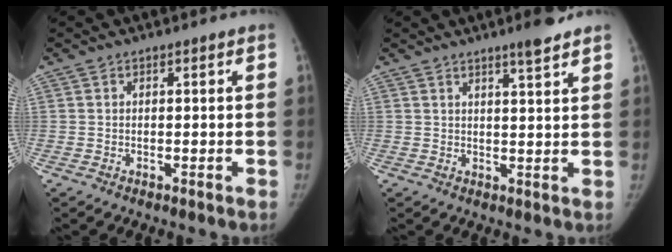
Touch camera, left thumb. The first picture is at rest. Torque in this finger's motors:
{"motor_torque": [0.51, -0.31, 0.90, -0.71, 0.12]}